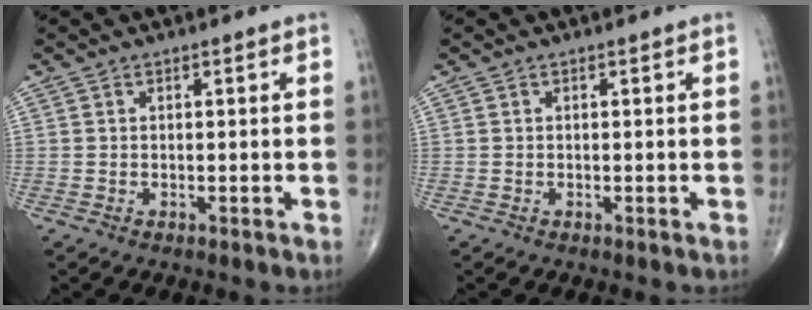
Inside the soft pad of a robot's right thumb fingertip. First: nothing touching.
{"total": 0.0}